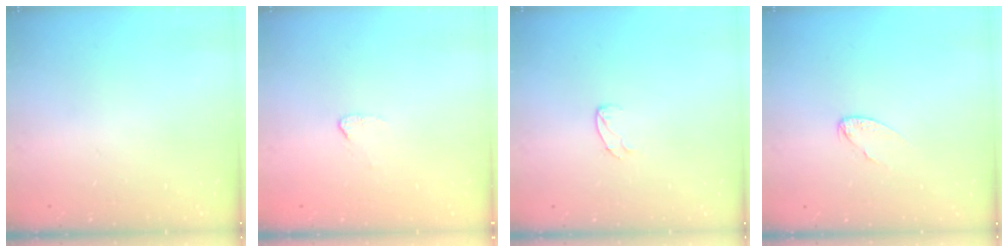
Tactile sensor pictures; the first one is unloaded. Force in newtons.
{"total": 2.7, "press": 2.7, "slide": 0.2}
{"total": 3.9, "press": 3.9, "slide": 0.3}
{"total": 3.9, "press": 3.9, "slide": 0.4}